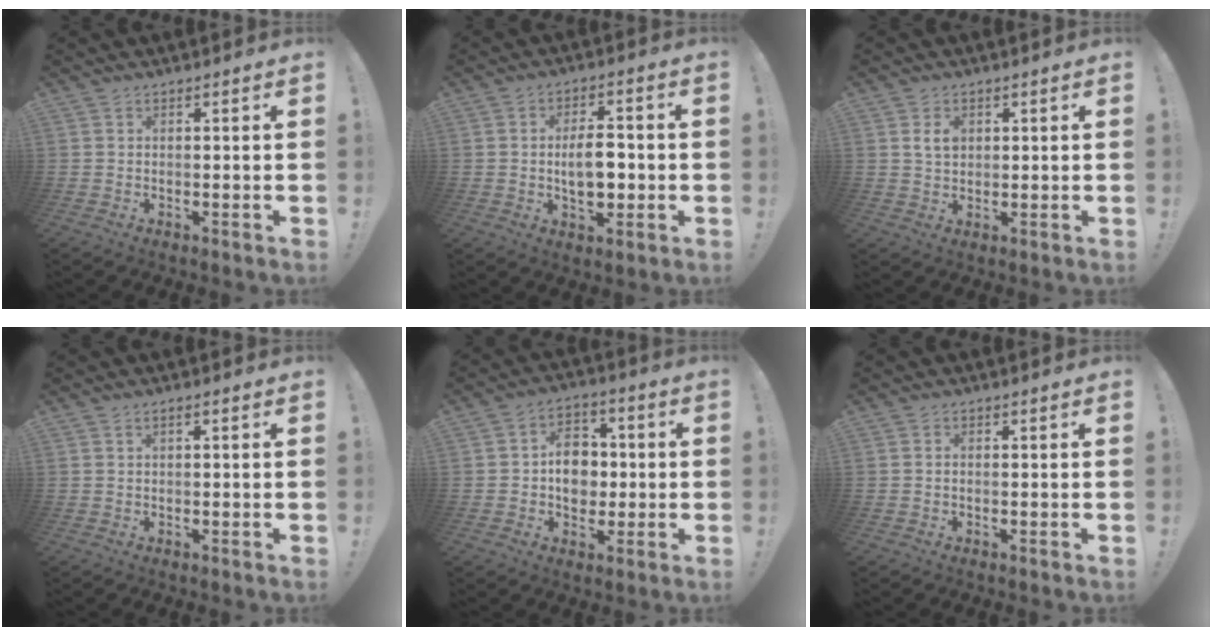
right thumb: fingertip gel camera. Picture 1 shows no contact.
{"total": 9.1, "force": [-0.9, 5.1, 7.5], "torque": [-0.118, -0.001, -0.022]}
{"total": 4.1, "force": [1.2, 2.9, 2.6], "torque": [-0.038, -0.002, 0.020]}
{"total": 0.9, "force": [0.0, 0.0, 0.9], "torque": [-0.026, 0.003, 0.001]}
{"total": 10.8, "force": [-0.3, 8.8, 6.2], "torque": [-0.095, 0.014, 0.002]}
{"total": 0.6, "force": [-0.4, 0.3, 0.4], "torque": [-0.014, 0.003, -0.007]}